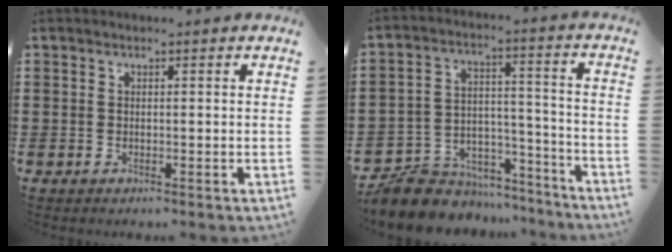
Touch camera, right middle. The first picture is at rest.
{"total": 7.7, "force": [-7.1, 2.8, 0.6], "torque": [-0.025, 0.017, -0.142]}